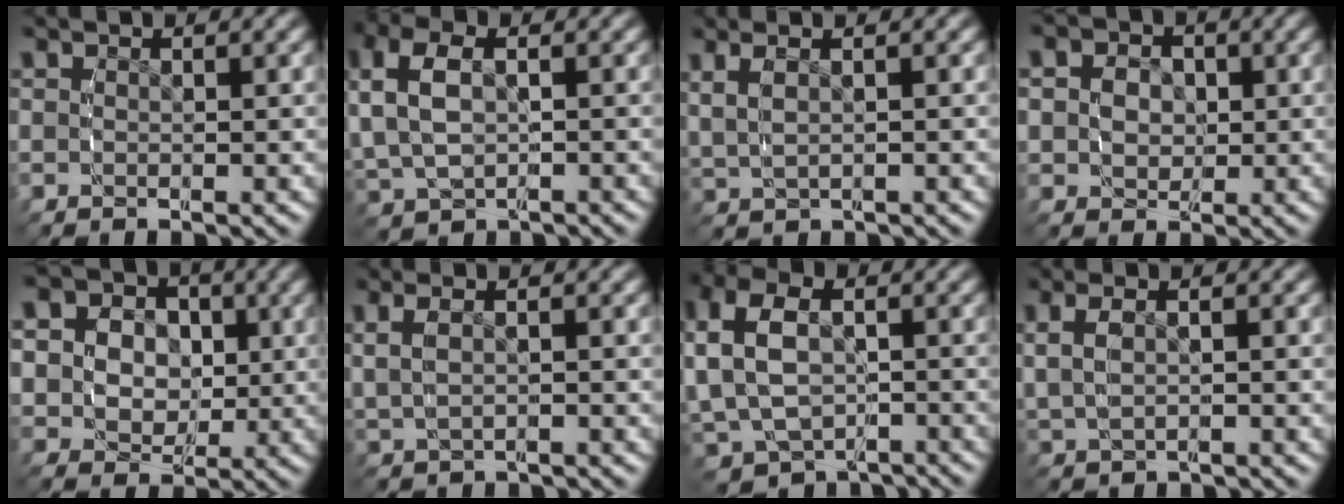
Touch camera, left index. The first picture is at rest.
{"total": 5.7, "force": [0.7, 4.0, 4.0], "torque": [-0.100, -0.006, 0.023]}
{"total": 3.6, "force": [1.2, 2.0, 2.7], "torque": [-0.054, 0.011, 0.024]}
{"total": 4.2, "force": [0.5, 3.7, 2.0], "torque": [-0.043, -0.017, 0.016]}
{"total": 10.6, "force": [0.5, 9.3, 4.9], "torque": [-0.116, -0.031, 0.007]}
{"total": 2.8, "force": [0.6, 1.6, 2.2], "torque": [-0.051, 0.003, 0.019]}
{"total": 8.9, "force": [-2.0, 6.9, 5.2], "torque": [-0.120, -0.036, -0.015]}
{"total": 3.4, "force": [0.8, 2.1, 2.6], "torque": [-0.055, 0.004, 0.021]}